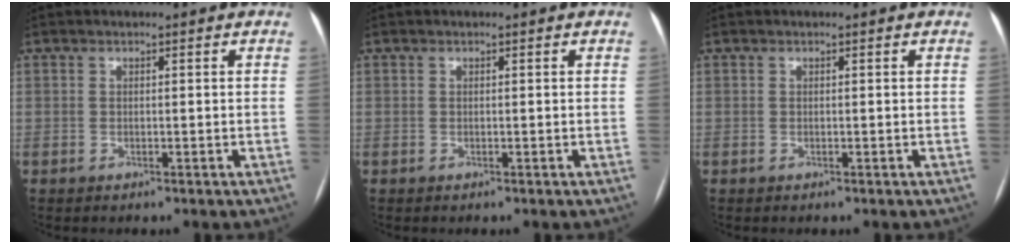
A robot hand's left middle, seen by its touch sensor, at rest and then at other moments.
{"total": 0.0}
{"total": 0.0}